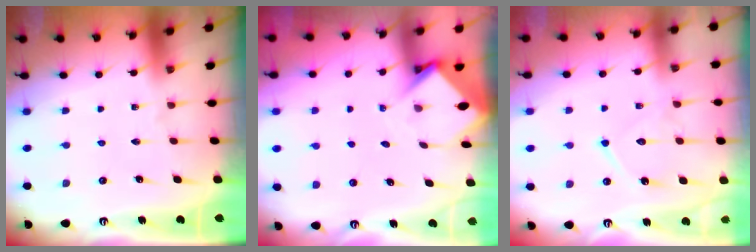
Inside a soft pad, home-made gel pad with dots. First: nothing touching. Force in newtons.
{"total": 3.4, "press": 3.4, "slide": 0.2}
{"total": 11.6, "press": 11.6, "slide": 0.9}